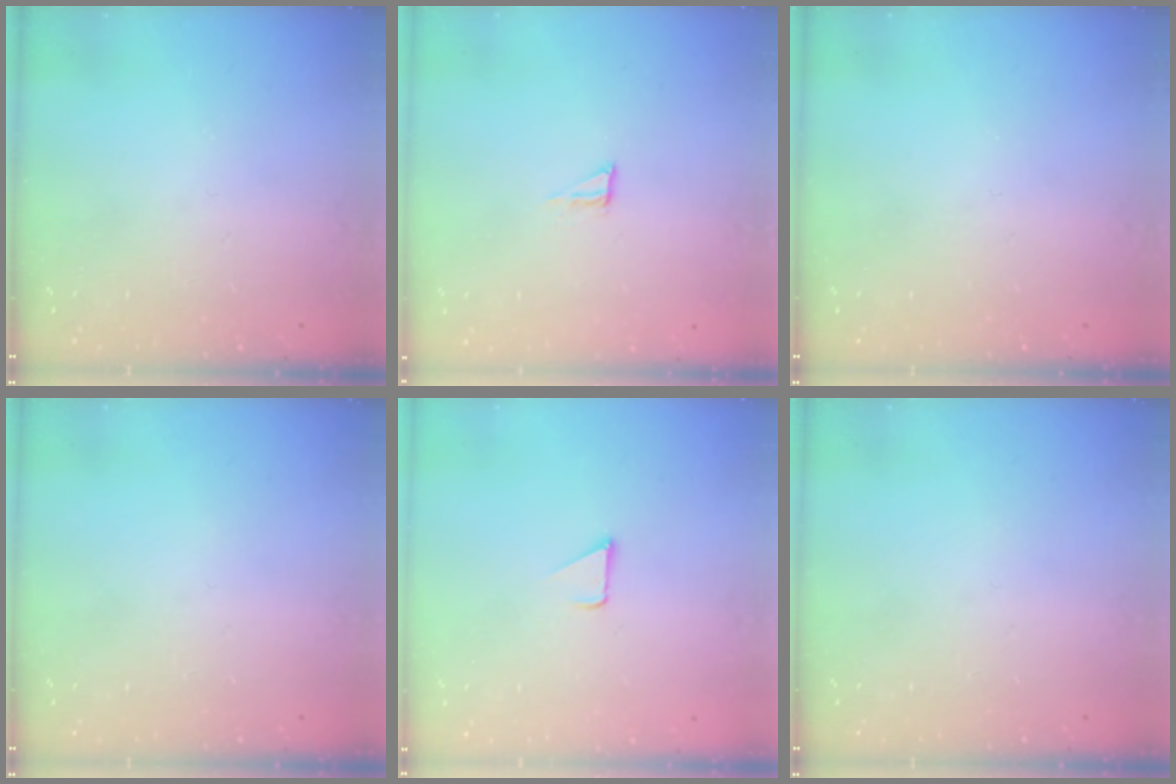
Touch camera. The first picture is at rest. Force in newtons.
{"total": 2.9, "press": 2.9, "slide": 0.2}
{"total": 0.0}
{"total": 0.0}
{"total": 1.6, "press": 1.6, "slide": 0.1}
{"total": 0.0}